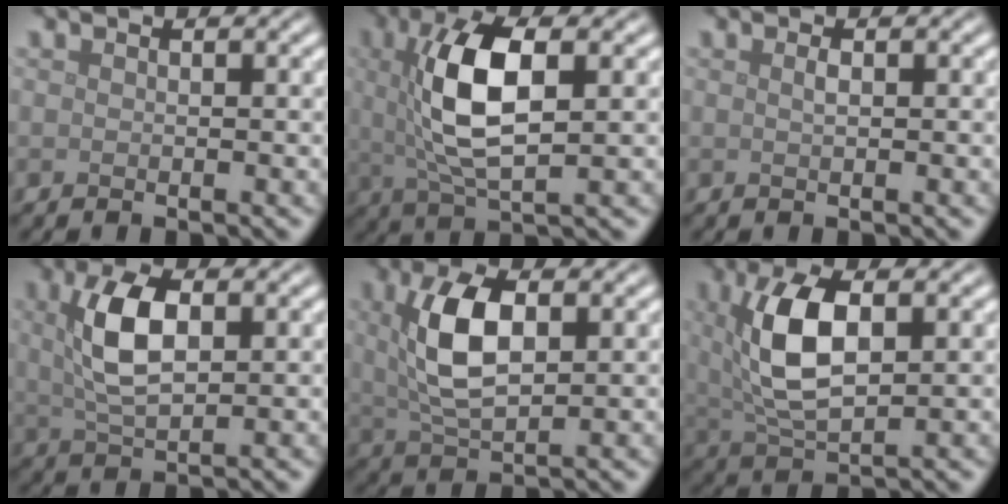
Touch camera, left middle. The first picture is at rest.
{"total": 8.0, "force": [1.3, 3.2, 7.2], "torque": [-0.144, 0.004, 0.023]}
{"total": 0.6, "force": [0.2, 0.2, 0.6], "torque": [-0.012, 0.003, 0.003]}
{"total": 5.7, "force": [1.3, 2.7, 4.9], "torque": [-0.103, 0.008, 0.024]}
{"total": 6.5, "force": [1.4, 3.1, 5.6], "torque": [-0.117, 0.007, 0.028]}
{"total": 7.2, "force": [1.4, 3.3, 6.3], "torque": [-0.130, 0.006, 0.028]}